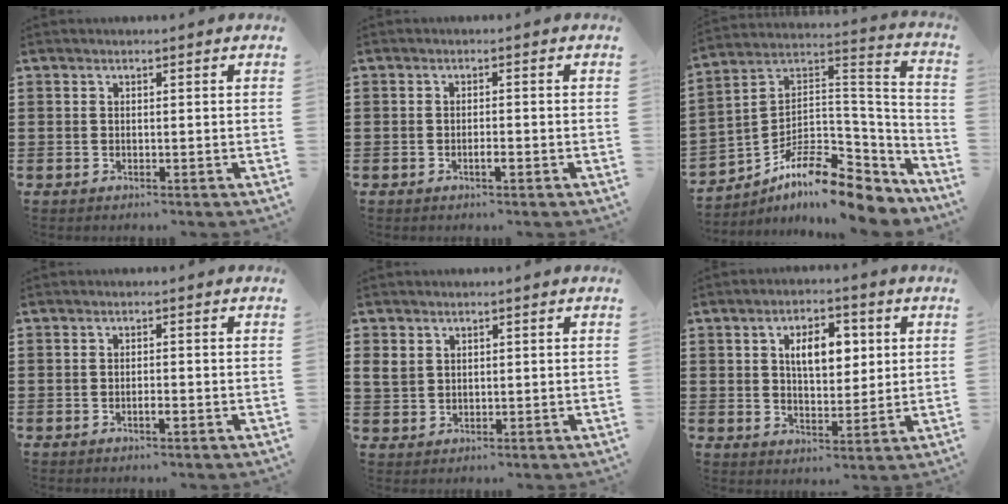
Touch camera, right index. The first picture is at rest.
{"total": 1.4, "force": [-0.7, 0.3, 1.1], "torque": [-0.022, -0.003, -0.013]}
{"total": 11.2, "force": [-7.8, 4.4, 6.7], "torque": [-0.124, 0.013, -0.141]}
{"total": 1.3, "force": [-0.7, 0.3, 1.0], "torque": [-0.021, -0.004, -0.012]}
{"total": 2.6, "force": [1.3, 2.1, 0.8], "torque": [-0.024, 0.009, 0.023]}
{"total": 6.6, "force": [2.0, 3.6, 5.1], "torque": [-0.081, 0.002, 0.024]}